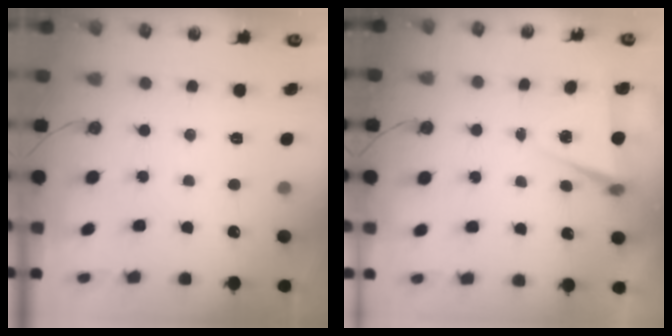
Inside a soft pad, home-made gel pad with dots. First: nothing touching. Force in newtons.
{"total": 5.4, "press": 3.0, "slide": 4.5}